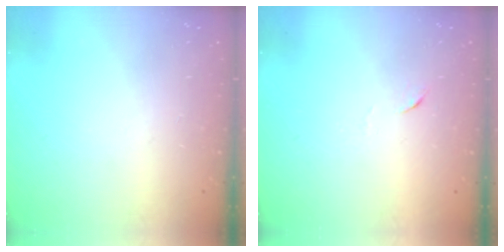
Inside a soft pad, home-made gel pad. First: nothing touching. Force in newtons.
{"total": 4.0, "press": 4.0, "slide": 0.6}